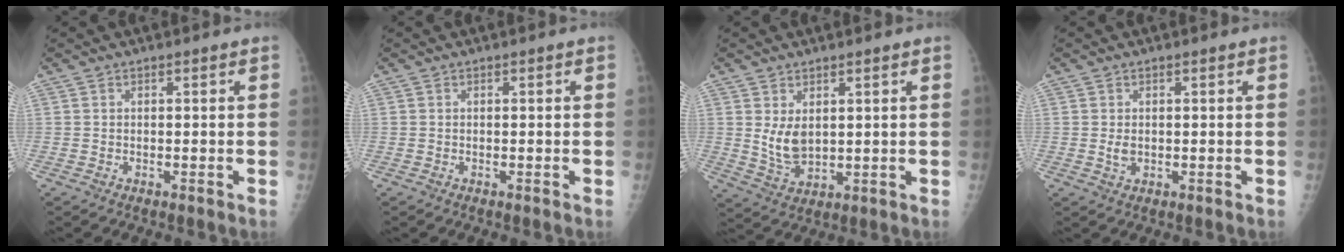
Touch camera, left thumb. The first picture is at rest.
{"total": 0.0}
{"total": 5.8, "force": [1.8, 3.5, 4.3], "torque": [-0.067, -0.024, 0.046]}
{"total": 1.8, "force": [0.3, 1.2, 1.3], "torque": [-0.021, -0.004, 0.009]}